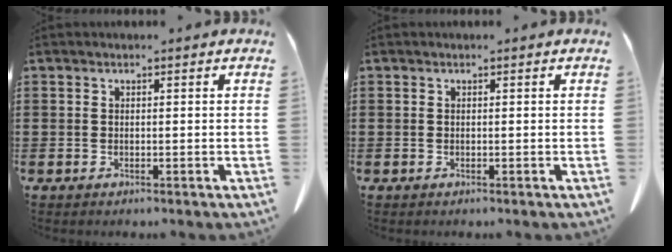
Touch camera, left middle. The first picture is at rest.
{"total": 0.0}